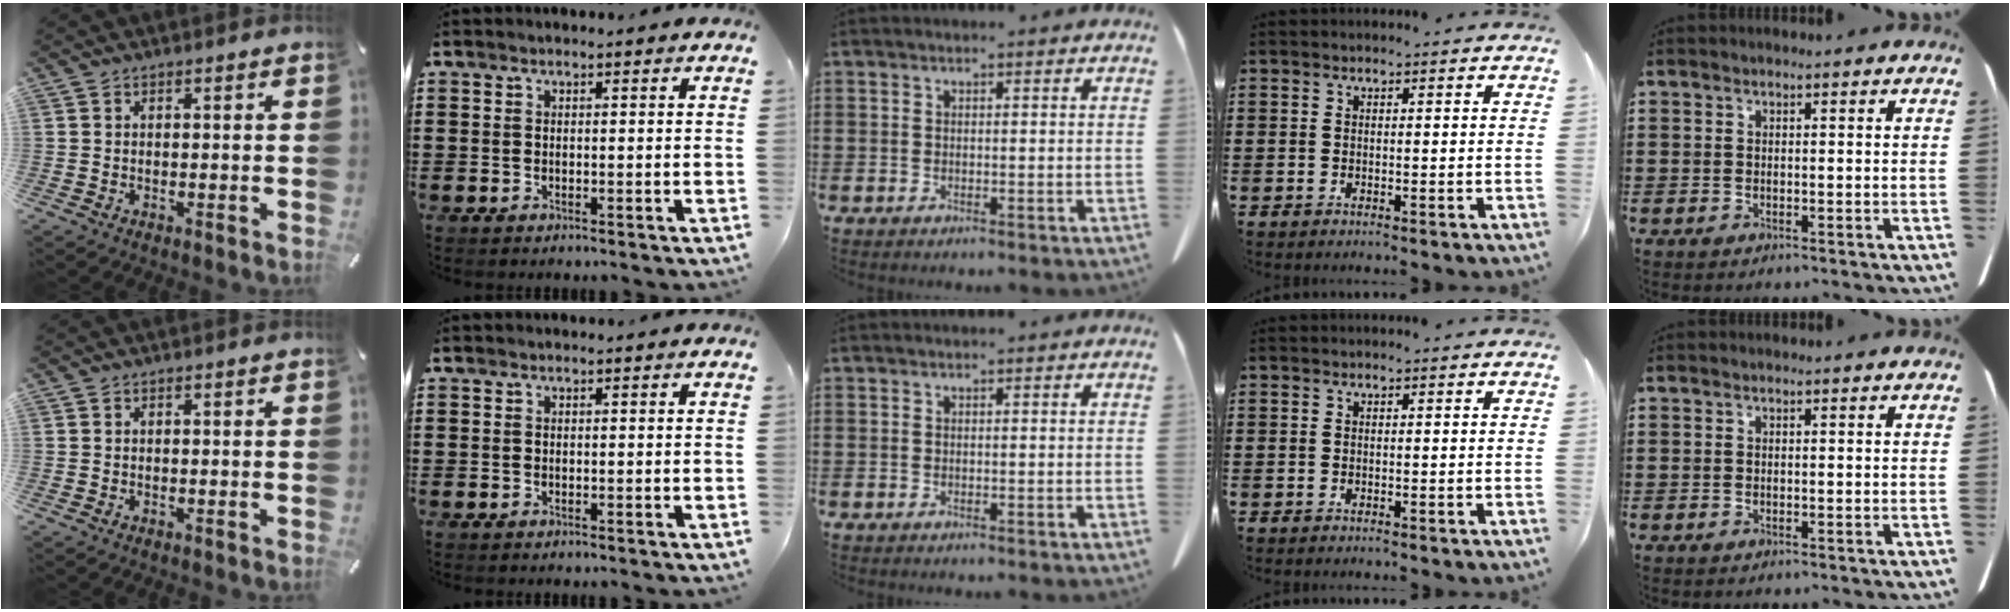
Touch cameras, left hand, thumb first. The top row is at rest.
{}